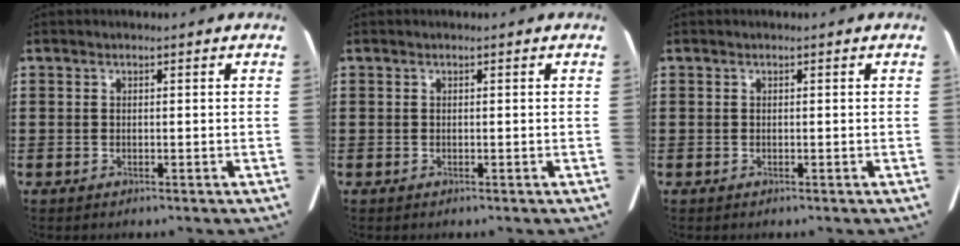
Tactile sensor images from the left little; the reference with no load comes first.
{"total": 0.0}
{"total": 0.0}